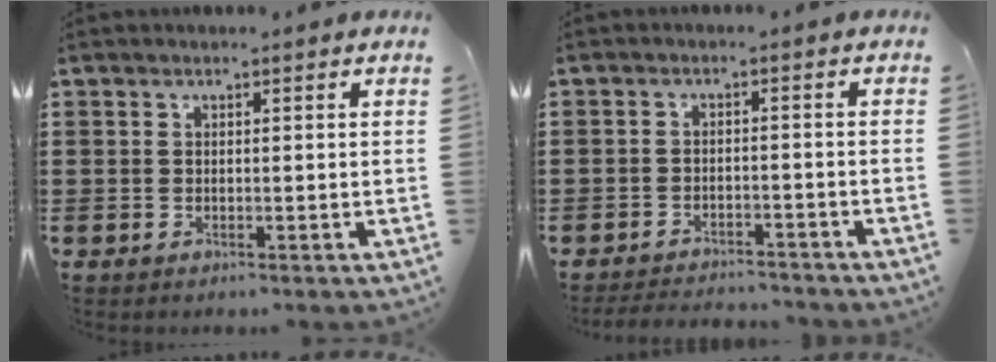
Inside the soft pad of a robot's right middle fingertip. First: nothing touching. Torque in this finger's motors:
{"motor_torque": [0.15, -0.79, -0.14, -0.04]}